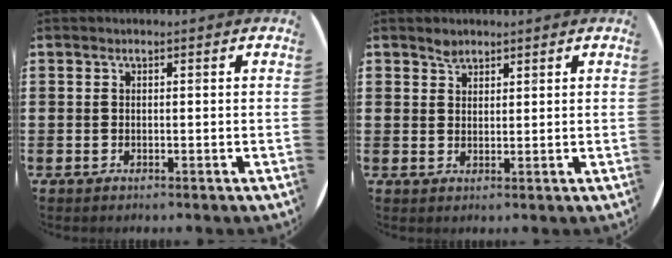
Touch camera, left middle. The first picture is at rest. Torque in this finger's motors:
{"motor_torque": [0.01, -0.01, 0.00, 0.01]}